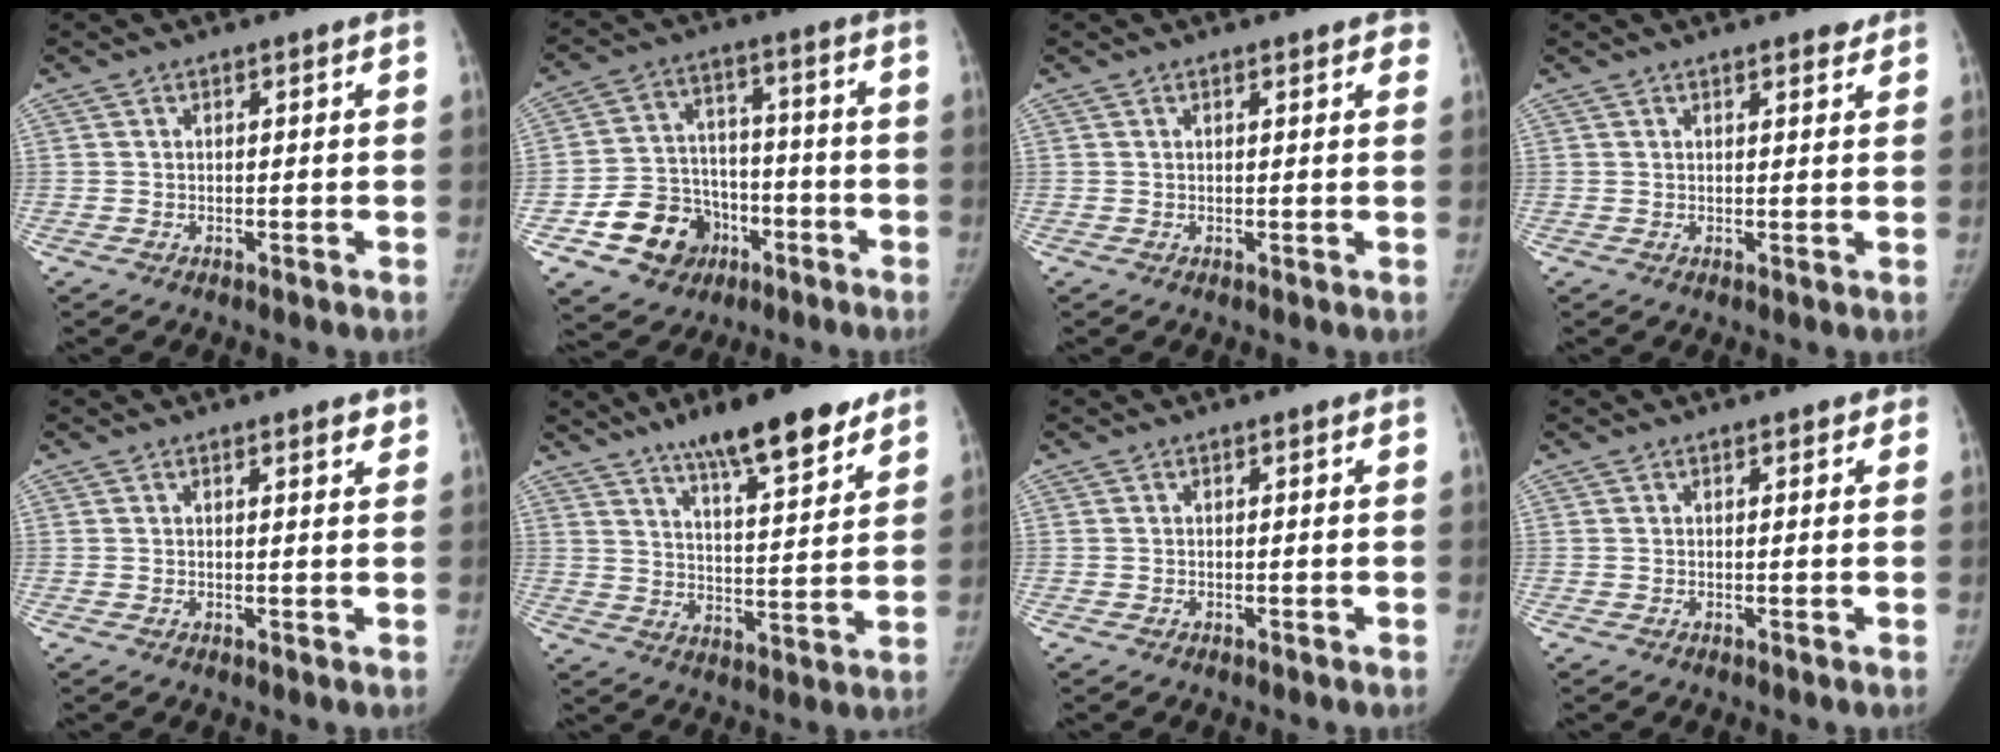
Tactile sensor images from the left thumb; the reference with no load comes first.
{"total": 14.1, "force": [-6.2, 11.6, 5.1], "torque": [-0.054, 0.057, -0.092]}
{"total": 2.4, "force": [1.7, 0.8, 1.5], "torque": [-0.002, 0.001, 0.017]}
{"total": 2.2, "force": [1.8, 0.8, 0.9], "torque": [0.000, -0.008, 0.020]}
{"total": 2.0, "force": [1.4, 0.5, 1.3], "torque": [-0.013, -0.007, 0.017]}
{"total": 16.1, "force": [11.3, 3.9, 10.8], "torque": [-0.137, -0.054, 0.178]}
{"total": 0.0}
{"total": 0.6, "force": [0.3, 0.5, 0.2], "torque": [0.008, 0.001, -0.003]}